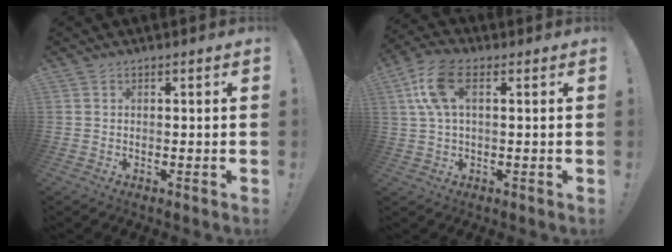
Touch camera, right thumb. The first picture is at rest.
{"total": 10.7, "force": [3.0, 5.2, 8.8], "torque": [-0.166, 0.000, 0.057]}